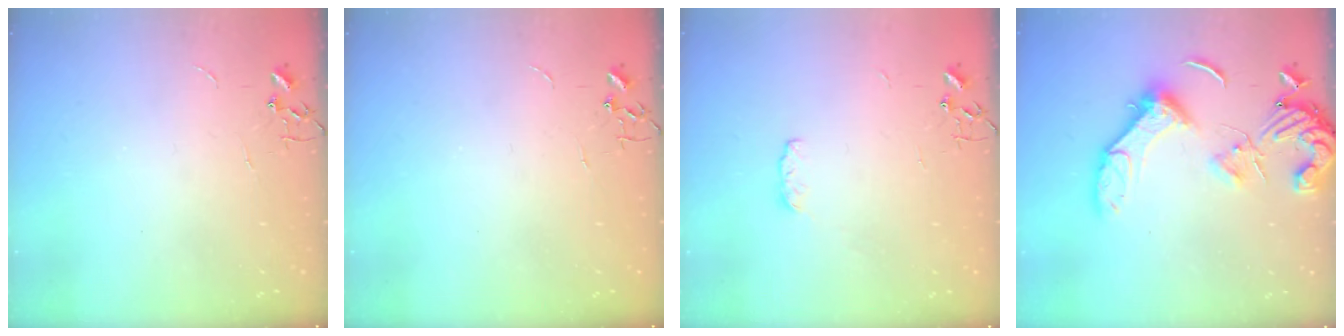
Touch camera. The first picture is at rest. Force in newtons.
{"total": 0.0}
{"total": 3.7, "press": 3.6, "slide": 0.6}
{"total": 15.0, "press": 14.9, "slide": 1.9}